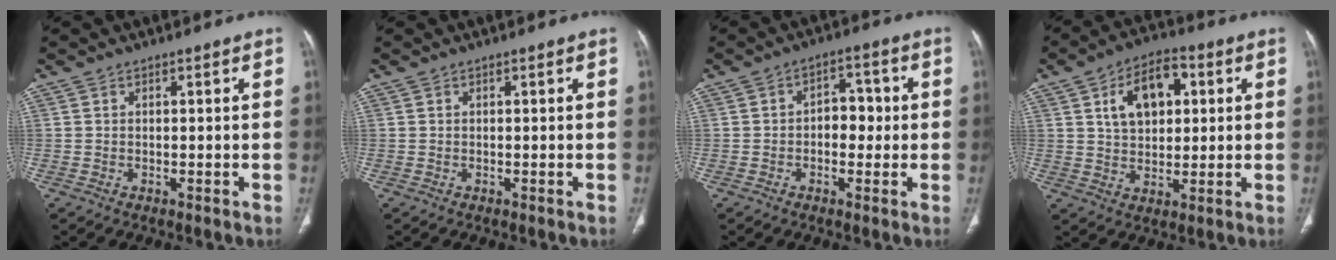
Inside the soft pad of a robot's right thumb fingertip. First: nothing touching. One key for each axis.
{"total": 0.0}
{"total": 5.5, "fx": -0.2, "fy": 3.8, "fz": 4.0, "tx": -0.029, "ty": 0.018, "tz": -0.010}
{"total": 11.3, "fx": 3.4, "fy": 7.0, "fz": 8.3, "tx": -0.112, "ty": 0.005, "tz": 0.053}